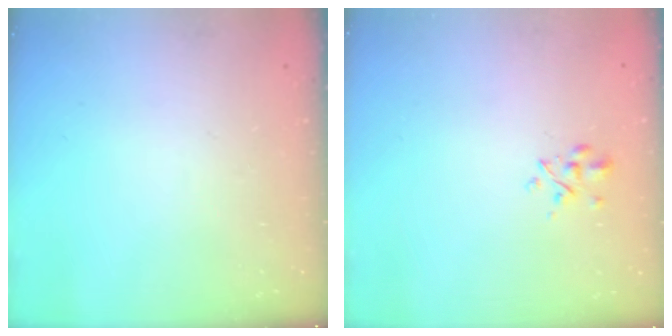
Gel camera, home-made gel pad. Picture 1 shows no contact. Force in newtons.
{"total": 2.3, "press": 2.2, "slide": 0.9}